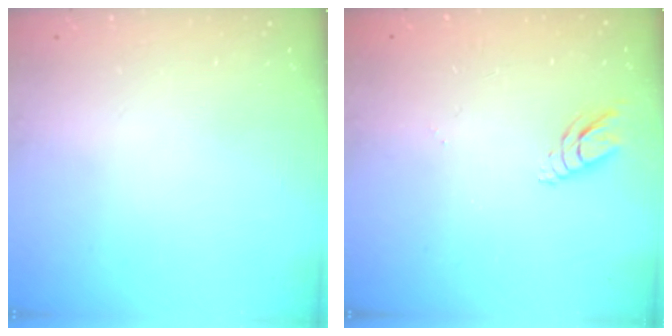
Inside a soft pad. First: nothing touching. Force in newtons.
{"total": 4.5, "press": 4.5, "slide": 0.0}